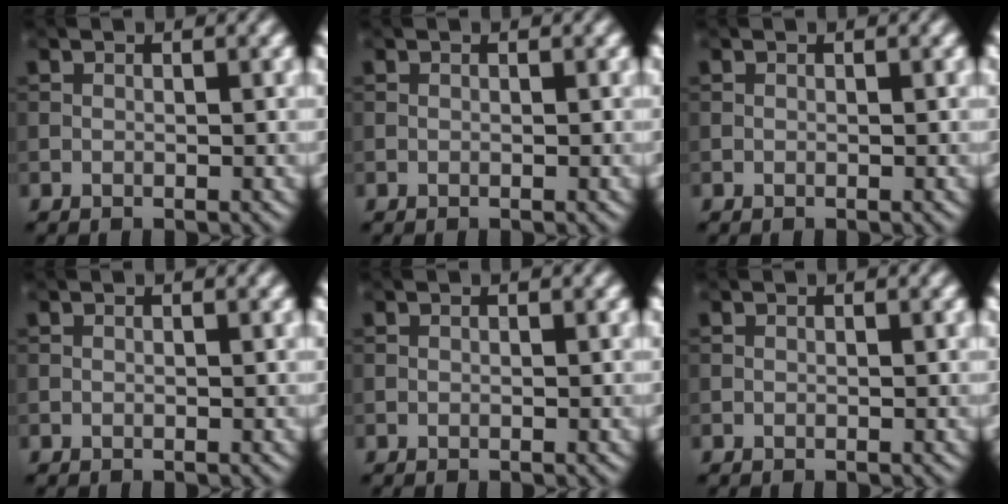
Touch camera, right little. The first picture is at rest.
{"total": 0.0}
{"total": 0.0}
{"total": 0.0}
{"total": 0.0}
{"total": 0.0}